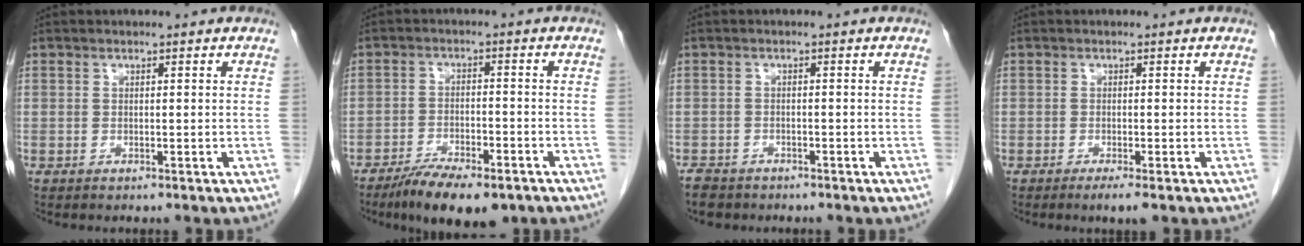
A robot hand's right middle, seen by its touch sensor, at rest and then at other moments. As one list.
[{"total": 10.1, "force": [-7.3, 3.1, 6.2], "torque": [-0.095, -0.011, -0.115]}, {"total": 3.5, "force": [-2.9, 1.8, 0.8], "torque": [-0.017, -0.001, -0.046]}, {"total": 1.9, "force": [-1.2, 0.1, 1.5], "torque": [-0.025, -0.005, -0.019]}]